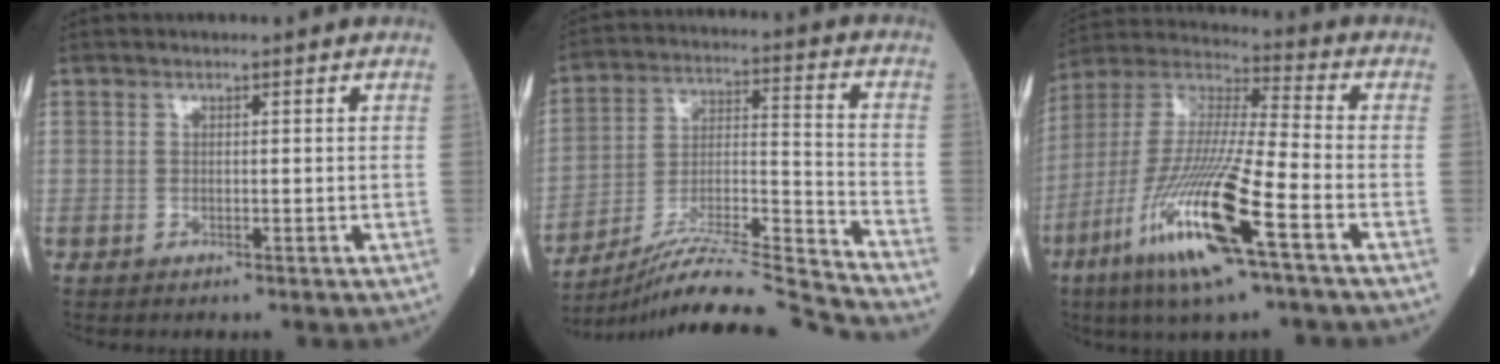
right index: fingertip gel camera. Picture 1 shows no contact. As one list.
[{"total": 20.3, "force": [-19.0, -2.9, 6.5], "torque": [-0.123, -0.009, -0.320]}, {"total": 19.1, "force": [-8.7, 1.3, 17.0], "torque": [-0.377, -0.040, -0.170]}]